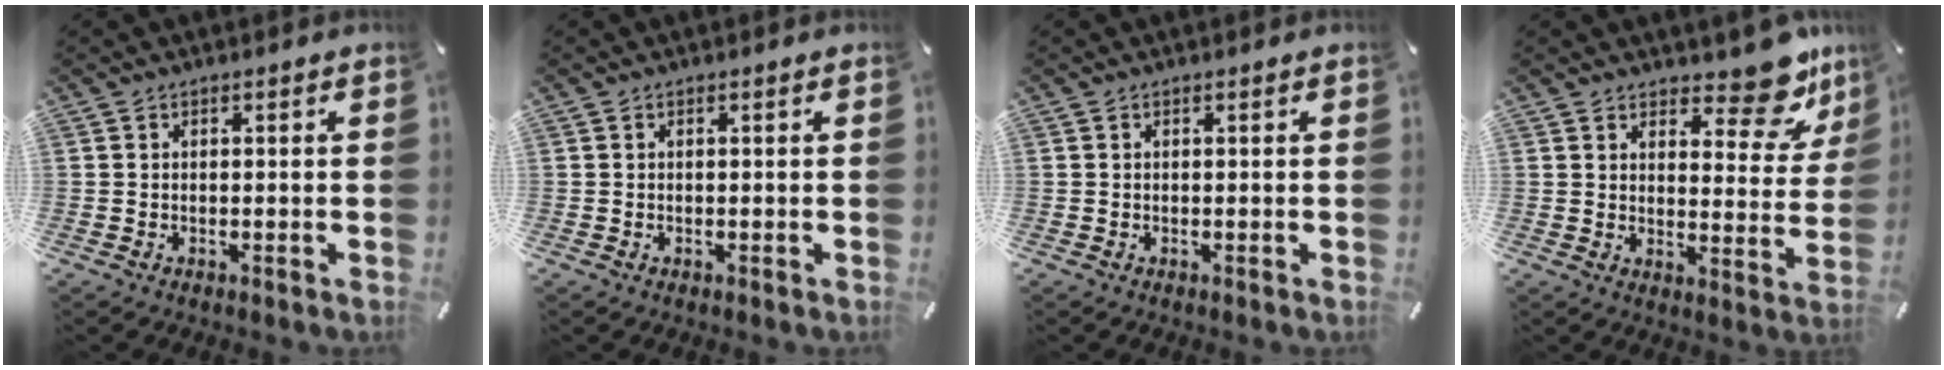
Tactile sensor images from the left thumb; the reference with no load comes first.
{"total": 0.0}
{"total": 0.0}
{"total": 11.8, "force": [9.2, 5.0, 5.6], "torque": [-0.053, -0.078, 0.158]}